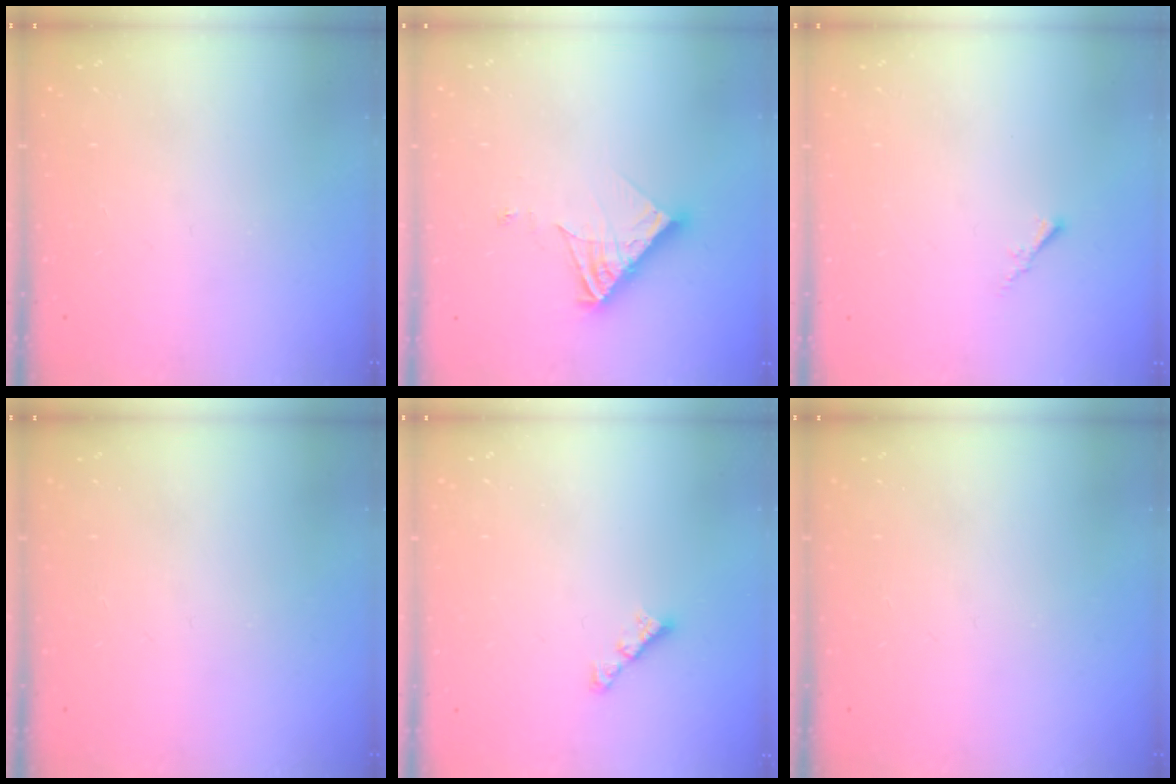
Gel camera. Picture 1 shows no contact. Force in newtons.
{"total": 11.7, "press": 11.6, "slide": 1.5}
{"total": 0.5, "press": 0.4, "slide": 0.3}
{"total": 0.0}
{"total": 3.4, "press": 3.3, "slide": 0.6}
{"total": 0.0}